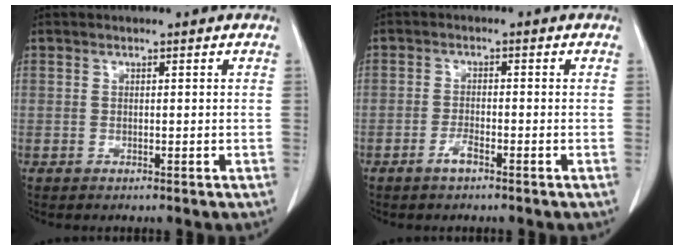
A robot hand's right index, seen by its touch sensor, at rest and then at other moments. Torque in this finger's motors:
{"motor_torque": [0.29, -0.07, 0.04, 0.03]}